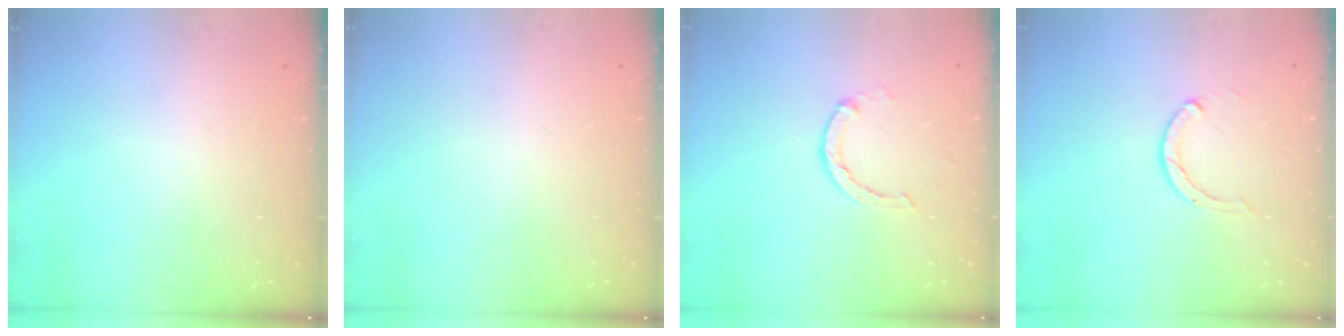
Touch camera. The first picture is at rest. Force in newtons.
{"total": 0.0}
{"total": 1.8, "press": 1.8, "slide": 0.2}
{"total": 1.9, "press": 1.9, "slide": 0.2}